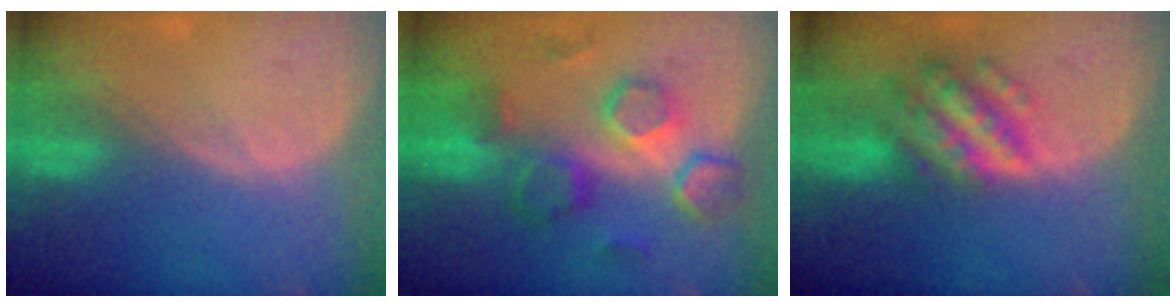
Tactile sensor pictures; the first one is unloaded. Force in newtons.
{"total": 8.7, "press": 8.6, "slide": 1.5}
{"total": 7.7, "press": 7.7, "slide": 0.4}